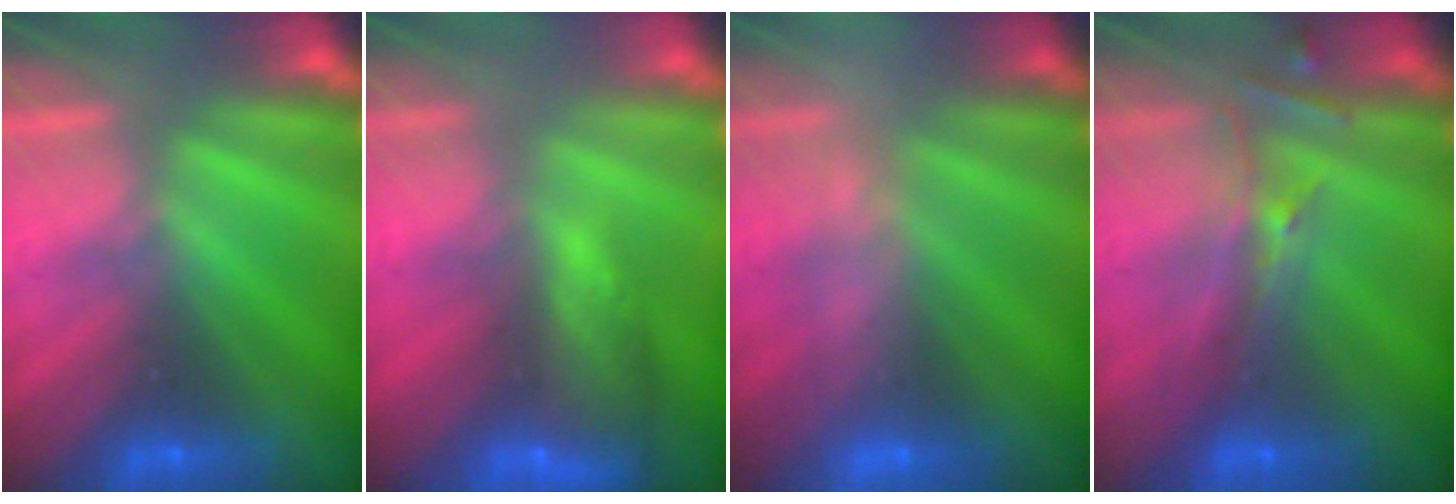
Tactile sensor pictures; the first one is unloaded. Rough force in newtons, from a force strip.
{"total": 8.6}
{"total": 2.4}
{"total": 2.6}